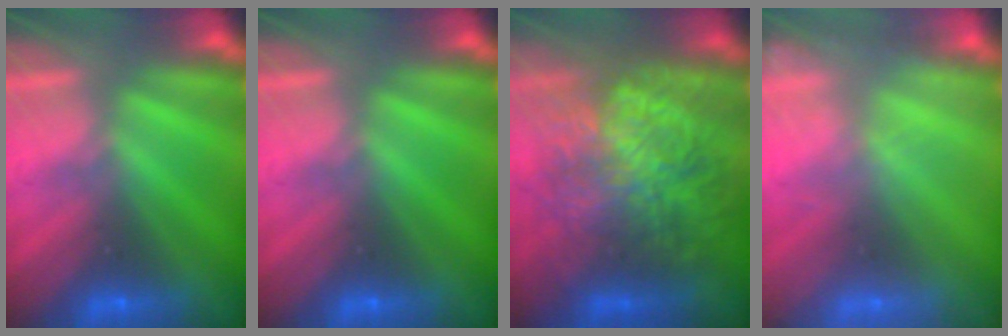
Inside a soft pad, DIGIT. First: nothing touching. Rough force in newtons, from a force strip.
{"total": 0.0}
{"total": 9.5}
{"total": 1.9}